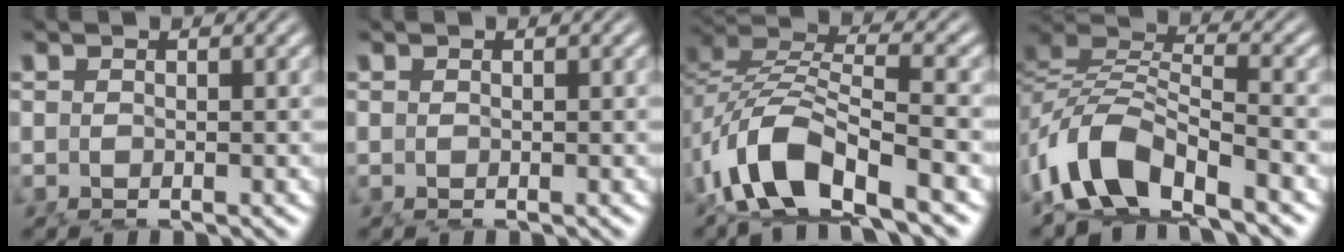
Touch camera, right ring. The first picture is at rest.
{"total": 0.0}
{"total": 7.4, "force": [-2.4, 3.8, 5.8], "torque": [-0.128, -0.013, -0.036]}
{"total": 6.5, "force": [-2.9, 4.0, 4.2], "torque": [-0.098, -0.020, -0.046]}